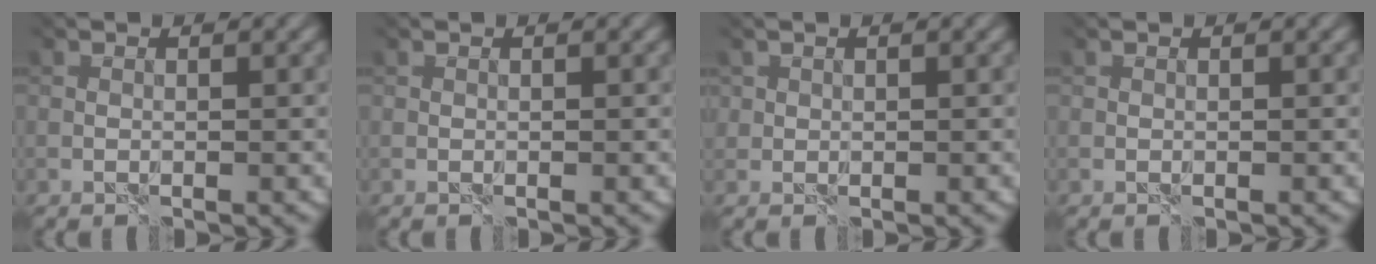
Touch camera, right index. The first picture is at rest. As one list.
[{"total": 0.0}, {"total": 0.9, "force": [0.7, 0.6, -0.3], "torque": [0.010, 0.004, 0.012]}, {"total": 0.0}]